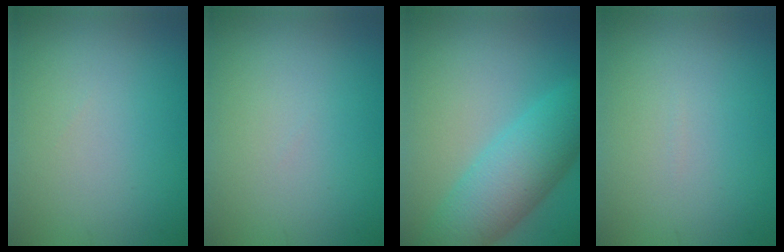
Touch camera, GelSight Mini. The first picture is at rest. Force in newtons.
{"total": 0.0}
{"total": 7.3, "press": 7.3, "slide": 0.0}
{"total": 0.0}